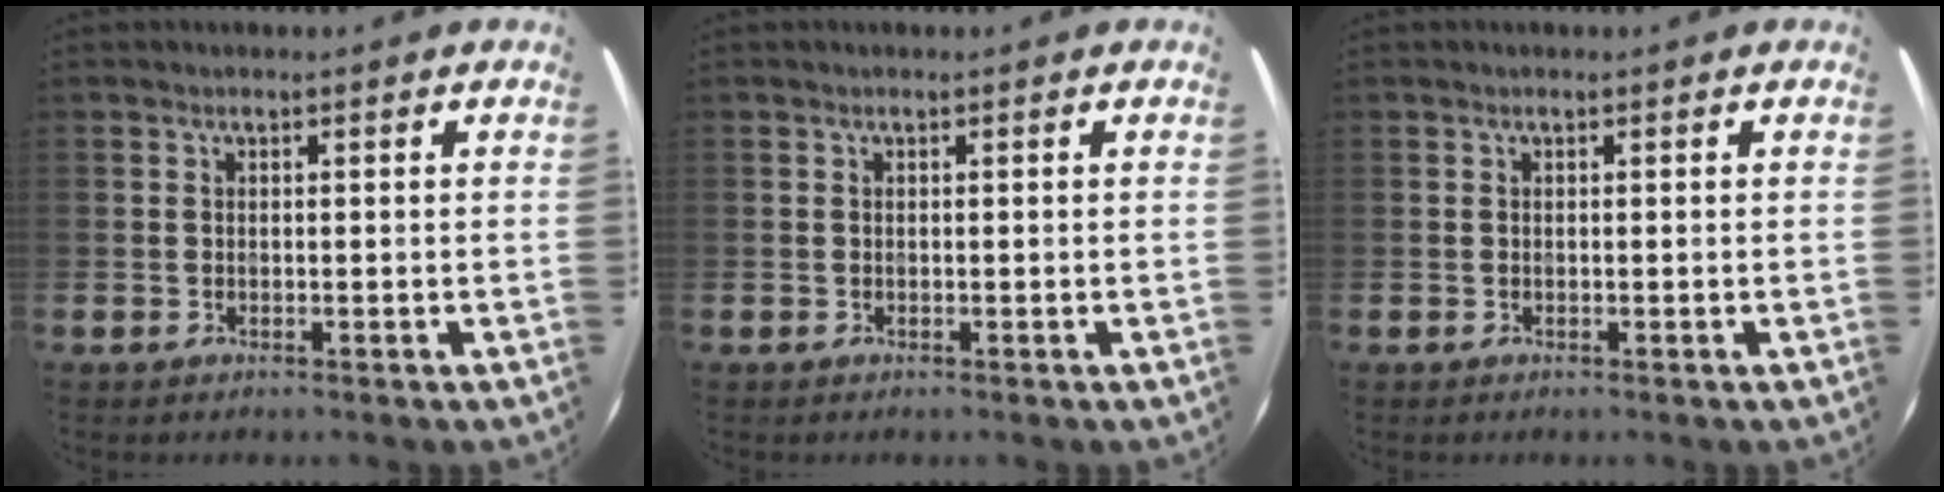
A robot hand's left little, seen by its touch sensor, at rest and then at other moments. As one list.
[{"total": 0.0}, {"total": 0.0}]